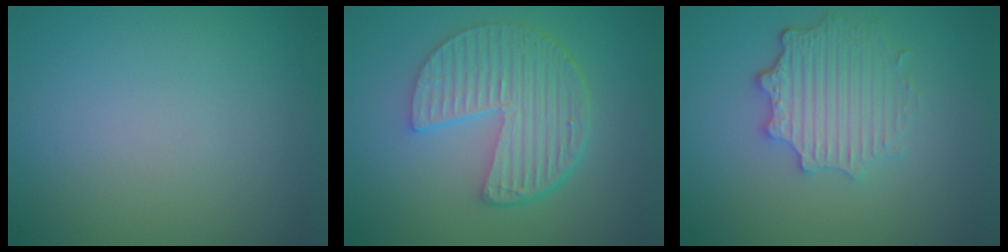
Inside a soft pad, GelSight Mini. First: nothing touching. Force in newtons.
{"total": 6.3, "press": 4.6, "slide": 4.4}
{"total": 4.5, "press": 3.6, "slide": 2.7}